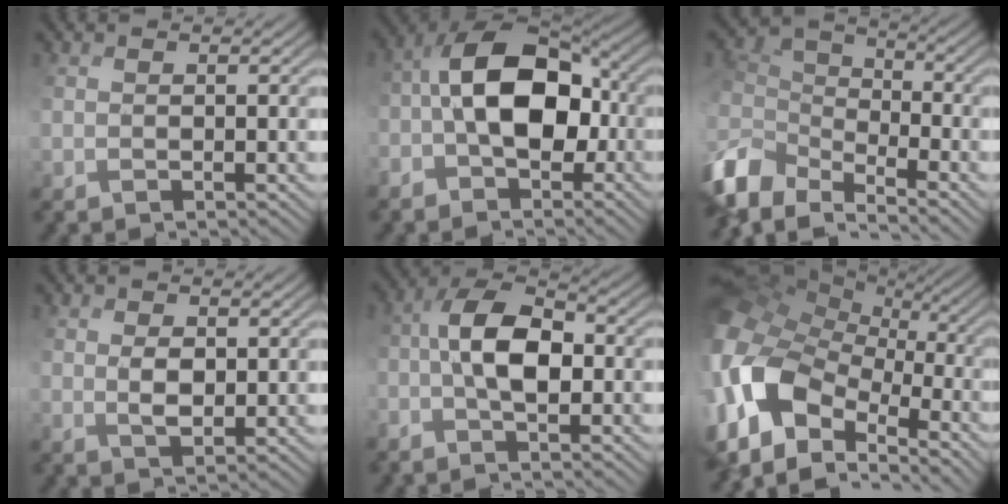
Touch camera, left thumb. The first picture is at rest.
{"total": 10.8, "force": [-1.2, 5.9, 9.0], "torque": [-0.170, 0.014, -0.031]}
{"total": 10.1, "force": [-6.1, 5.4, 6.0], "torque": [-0.176, -0.001, -0.105]}
{"total": 2.4, "force": [1.2, 1.0, 1.8], "torque": [-0.037, 0.005, 0.031]}
{"total": 7.0, "force": [-0.7, 2.7, 6.4], "torque": [-0.118, 0.024, -0.021]}
{"total": 15.7, "force": [-4.2, 10.7, 10.7], "torque": [-0.282, -0.004, -0.070]}